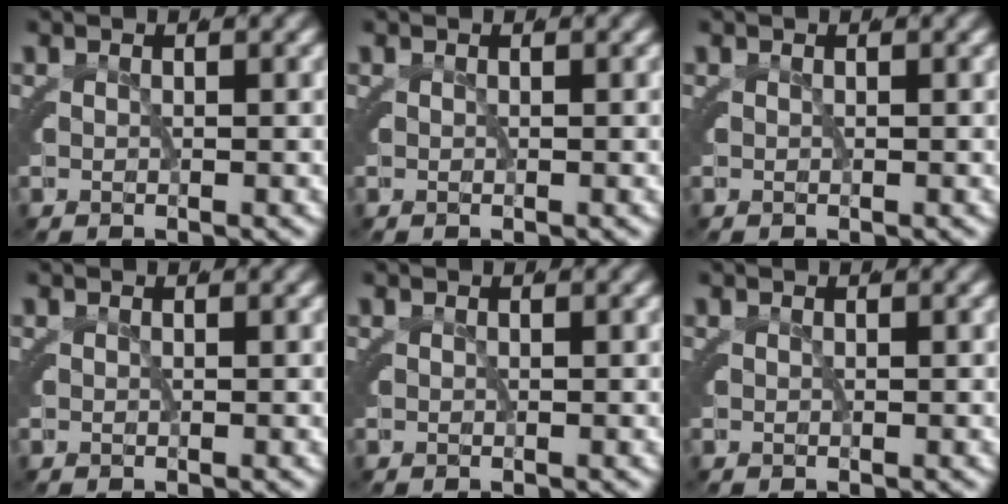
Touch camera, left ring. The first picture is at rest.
{"total": 0.0}
{"total": 0.0}
{"total": 0.0}
{"total": 0.0}
{"total": 0.0}